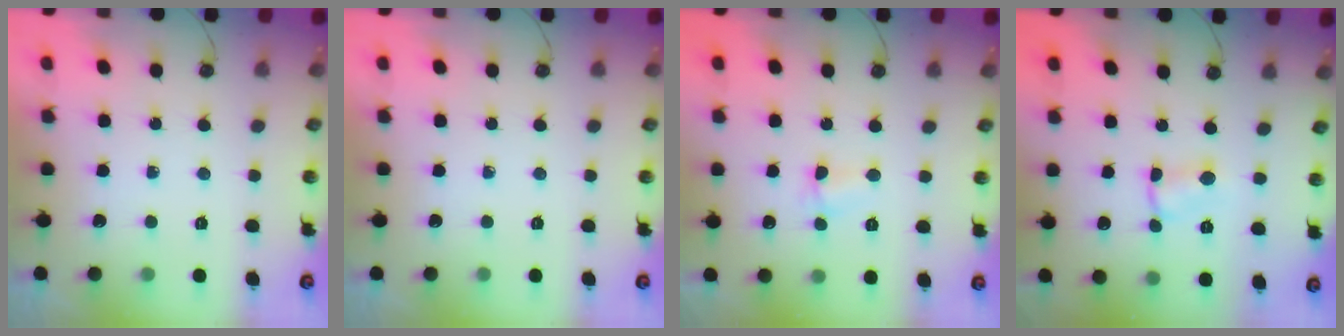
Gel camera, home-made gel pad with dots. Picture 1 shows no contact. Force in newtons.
{"total": 0.0}
{"total": 3.0, "press": 2.9, "slide": 0.5}
{"total": 1.1, "press": 0.9, "slide": 0.7}